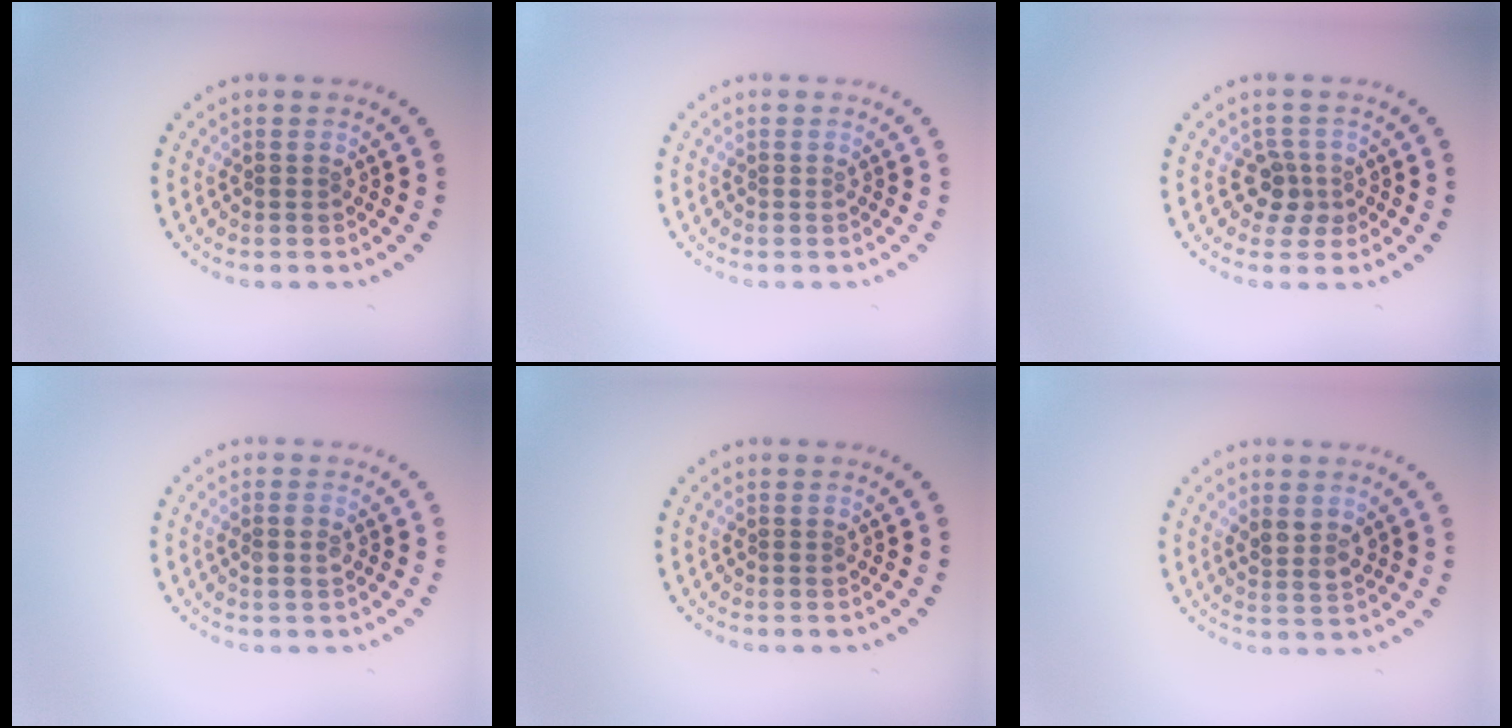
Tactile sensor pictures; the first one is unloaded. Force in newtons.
{"total": 0.0}
{"total": 2.3, "press": 1.8, "slide": 1.4}
{"total": 1.3, "press": 1.2, "slide": 0.4}
{"total": 0.0}
{"total": 2.0, "press": 1.8, "slide": 0.9}